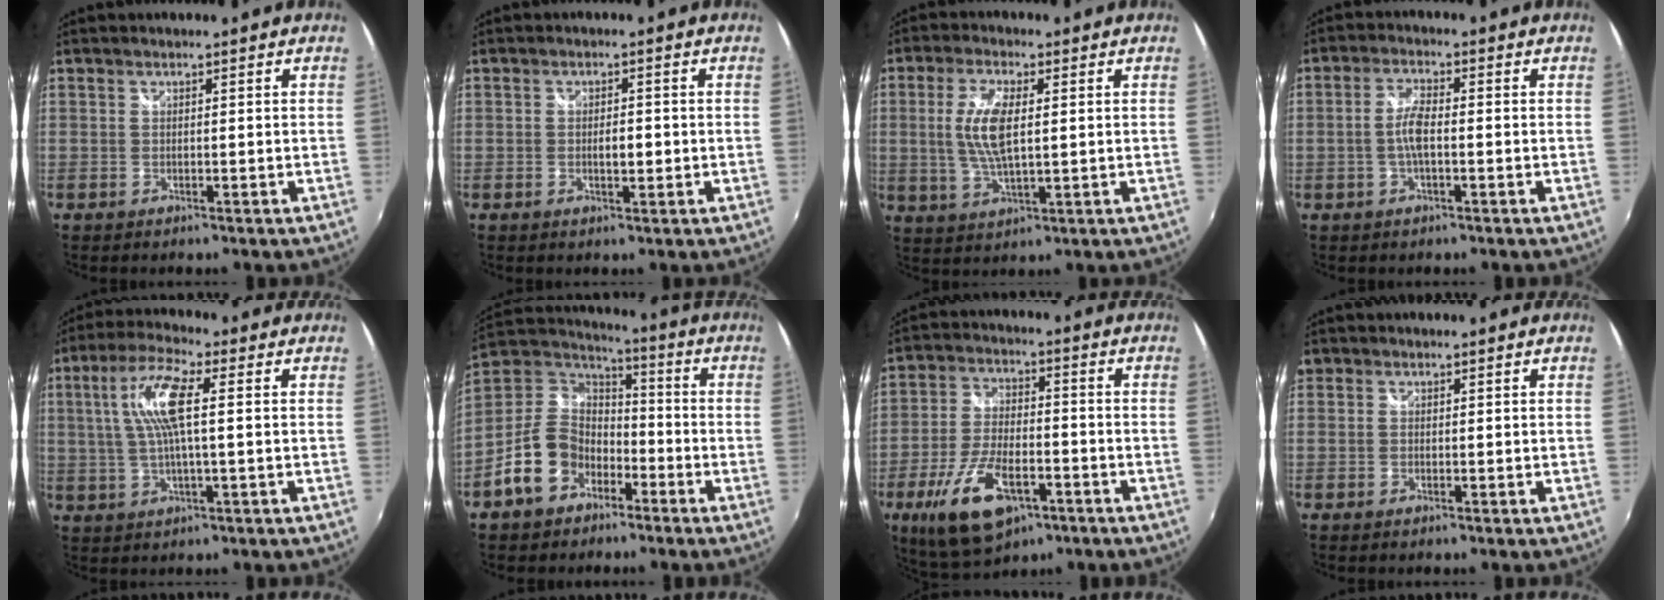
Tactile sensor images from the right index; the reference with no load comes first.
{"total": 2.7, "force": [-0.4, 1.1, 2.4], "torque": [-0.040, -0.001, -0.006]}
{"total": 8.5, "force": [1.1, 3.0, 7.9], "torque": [-0.159, -0.001, 0.024]}
{"total": 4.4, "force": [-0.8, 1.3, 4.1], "torque": [-0.086, 0.005, -0.014]}
{"total": 10.2, "force": [1.9, 2.1, 9.8], "torque": [-0.187, 0.011, 0.036]}
{"total": 13.8, "force": [-6.5, 10.2, 6.6], "torque": [-0.158, 0.025, -0.109]}
{"total": 15.4, "force": [-7.5, 6.9, 11.4], "torque": [-0.241, -0.025, -0.131]}
{"total": 0.9, "force": [0.0, 0.9, 0.2], "torque": [-0.004, -0.002, -0.007]}